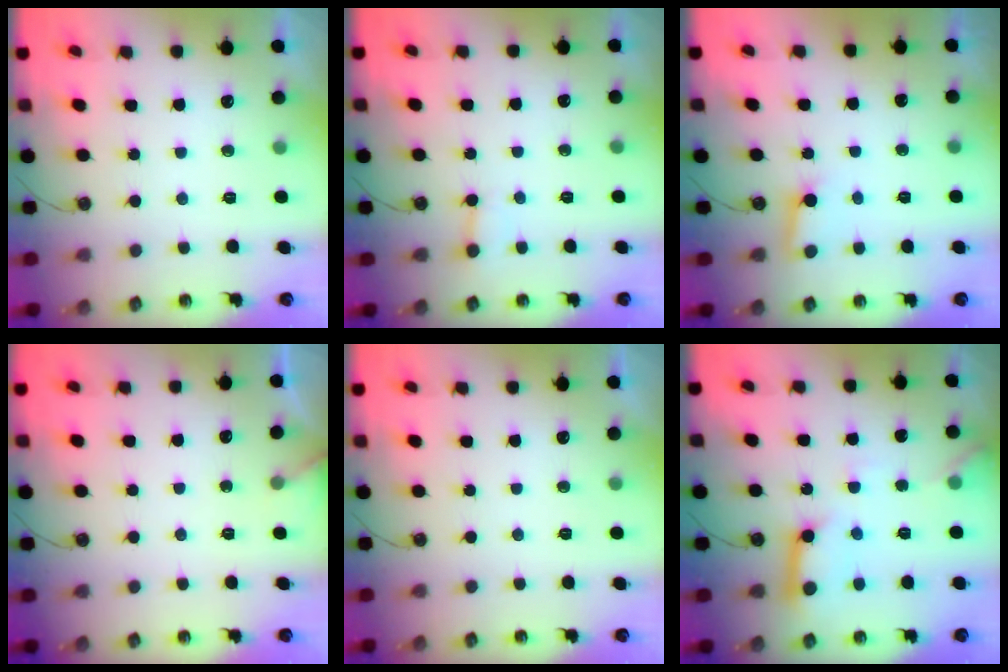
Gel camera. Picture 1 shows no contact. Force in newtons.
{"total": 2.0, "press": 2.0, "slide": 0.0}
{"total": 3.0, "press": 3.0, "slide": 0.2}
{"total": 2.5, "press": 2.5, "slide": 0.3}
{"total": 0.0}
{"total": 11.8, "press": 11.8, "slide": 1.3}